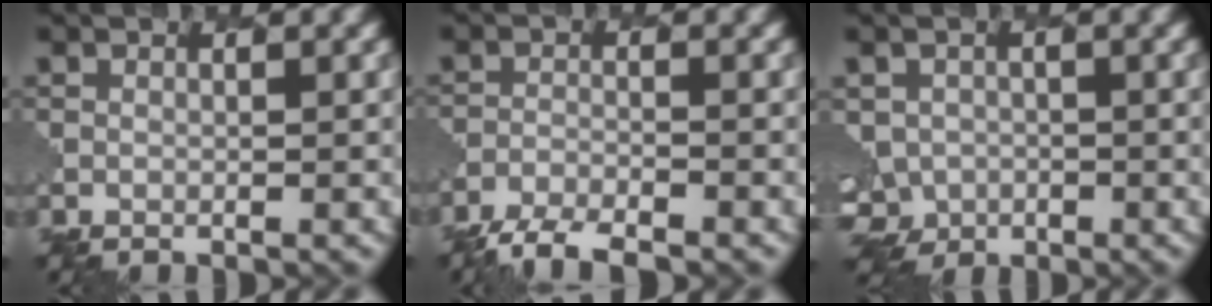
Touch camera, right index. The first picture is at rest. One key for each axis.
{"total": 3.8, "fx": -3.6, "fy": 0.7, "fz": 1.2, "tx": -0.027, "ty": -0.010, "tz": -0.071}
{"total": 4.0, "fx": -1.3, "fy": 3.4, "fz": 1.5, "tx": -0.030, "ty": -0.011, "tz": -0.022}